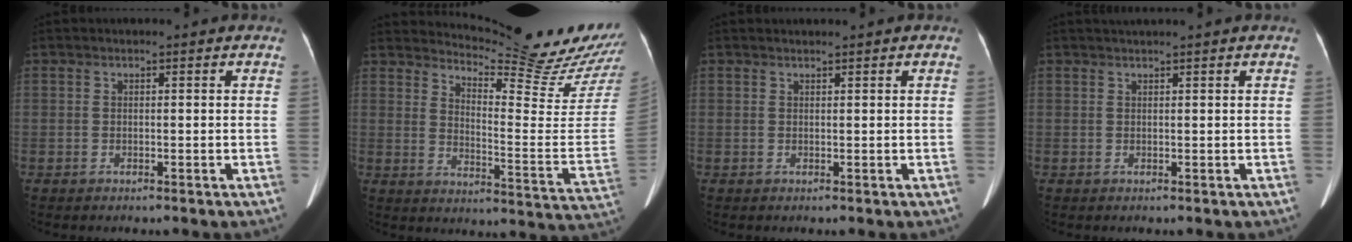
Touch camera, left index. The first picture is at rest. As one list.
[{"total": 20.5, "force": [19.4, -0.1, 6.6], "torque": [-0.107, -0.130, 0.238]}, {"total": 1.1, "force": [1.1, -0.1, 0.3], "torque": [-0.003, 0.015, 0.023]}, {"total": 2.8, "force": [2.4, -0.7, 1.2], "torque": [-0.012, 0.023, 0.043]}]